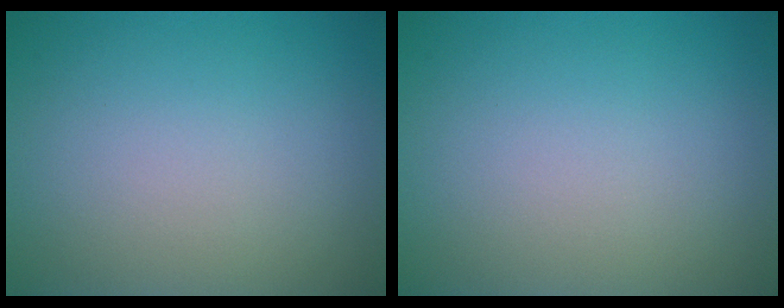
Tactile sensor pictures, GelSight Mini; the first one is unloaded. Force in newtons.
{"total": 0.0}